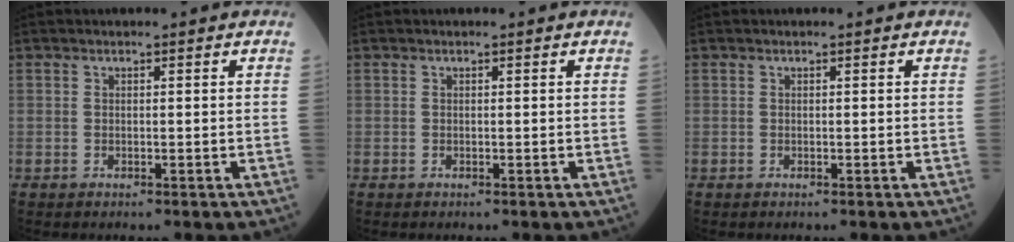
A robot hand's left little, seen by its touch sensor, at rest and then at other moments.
{"total": 0.0}
{"total": 0.0}